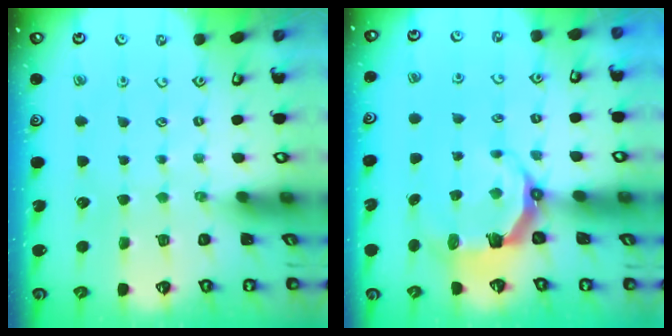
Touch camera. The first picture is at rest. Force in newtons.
{"total": 6.0, "press": 4.3, "slide": 4.2}